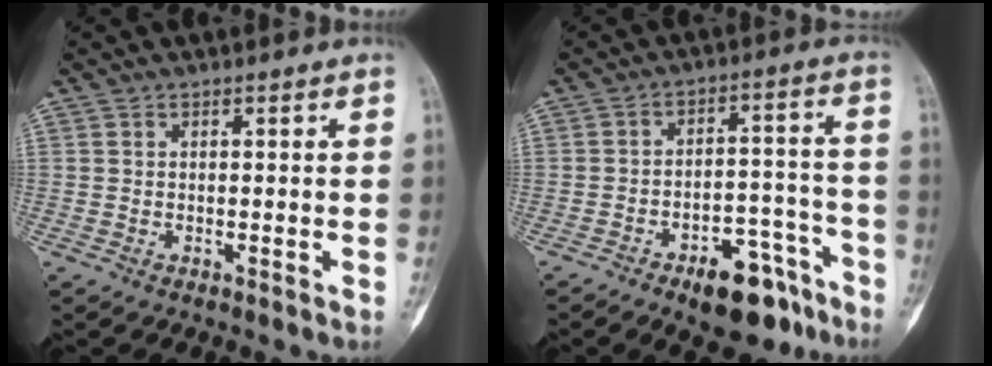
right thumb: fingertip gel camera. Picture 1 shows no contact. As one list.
[{"total": 13.2, "force": [-8.5, 6.0, 8.0], "torque": [-0.081, 0.073, -0.120]}]